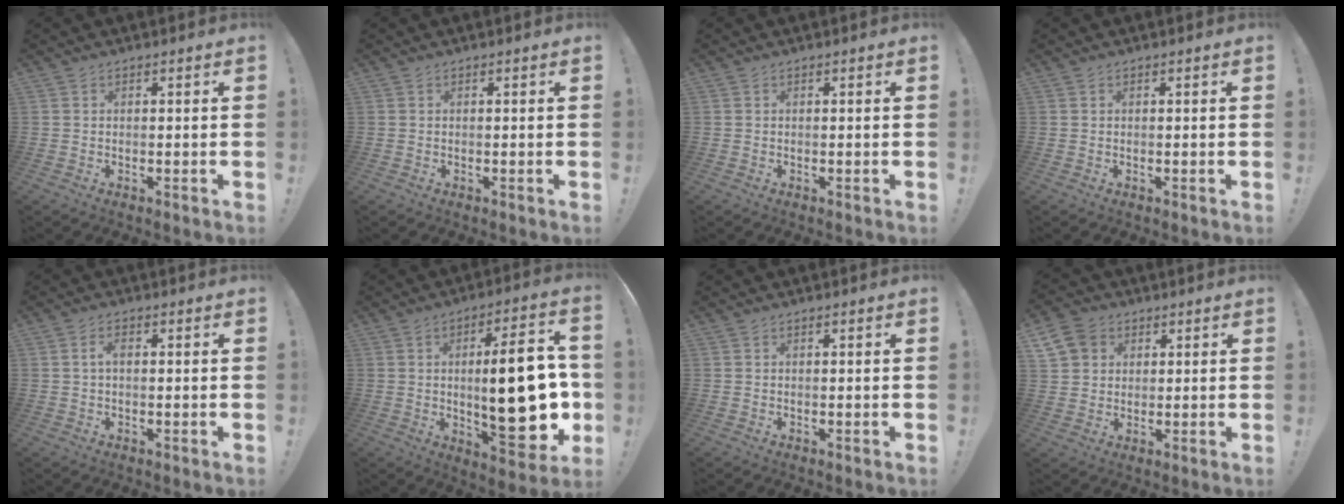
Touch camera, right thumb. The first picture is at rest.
{"total": 0.0}
{"total": 0.0}
{"total": 0.0}
{"total": 2.4, "force": [0.2, 1.3, 2.0], "torque": [-0.037, 0.007, 0.001]}
{"total": 25.3, "force": [-0.7, 8.3, 23.9], "torque": [-0.357, -0.012, -0.009]}
{"total": 0.0}
{"total": 7.9, "force": [3.7, 6.5, 2.6], "torque": [-0.050, -0.009, 0.078]}